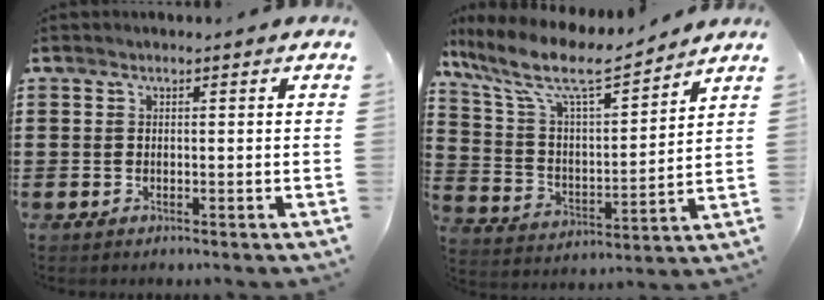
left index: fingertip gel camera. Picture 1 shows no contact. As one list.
[{"total": 10.1, "force": [7.7, 2.2, 6.1], "torque": [-0.149, -0.042, 0.130]}]